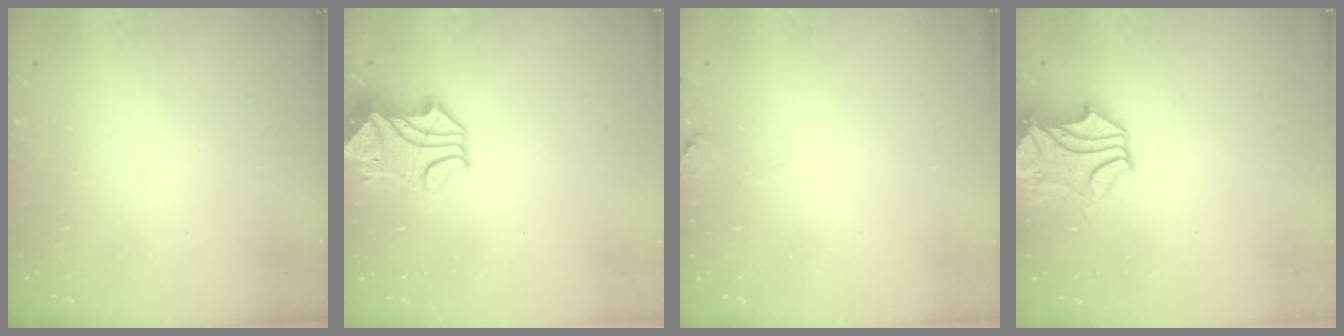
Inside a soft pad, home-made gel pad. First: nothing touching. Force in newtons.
{"total": 2.9, "press": 2.8, "slide": 0.9}
{"total": 5.1, "press": 5.0, "slide": 0.4}
{"total": 2.2, "press": 1.8, "slide": 1.3}